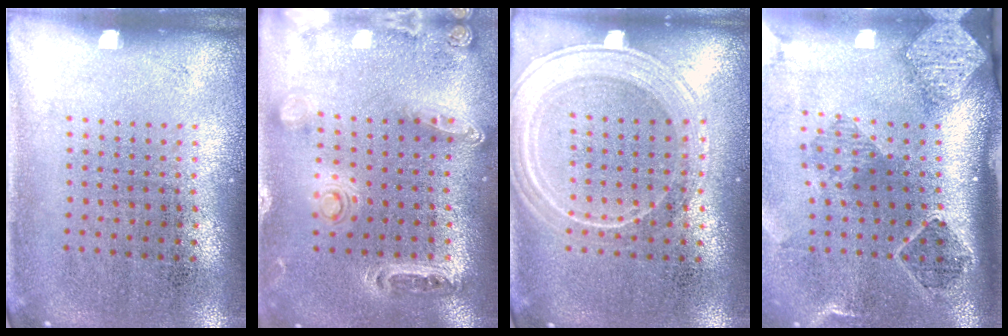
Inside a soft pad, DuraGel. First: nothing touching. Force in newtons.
{"total": 1.3, "press": 1.3, "slide": 0.4}
{"total": 1.8, "press": 1.8, "slide": 0.2}
{"total": 2.8, "press": 1.9, "slide": 2.0}